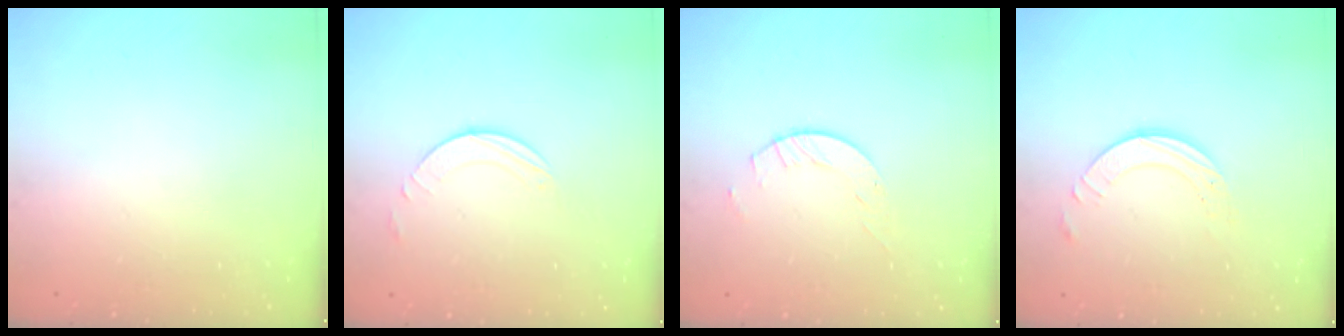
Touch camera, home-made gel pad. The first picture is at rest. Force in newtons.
{"total": 2.8, "press": 2.8, "slide": 0.2}
{"total": 4.1, "press": 4.1, "slide": 0.2}
{"total": 5.8, "press": 5.8, "slide": 0.6}